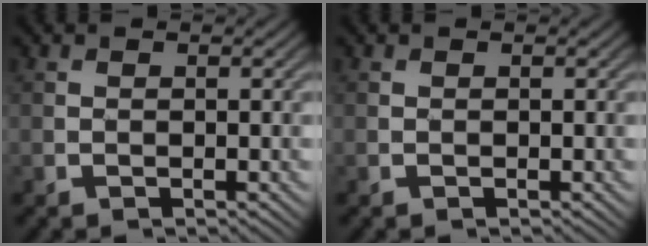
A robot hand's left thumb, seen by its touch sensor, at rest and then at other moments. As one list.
[{"total": 0.0}]